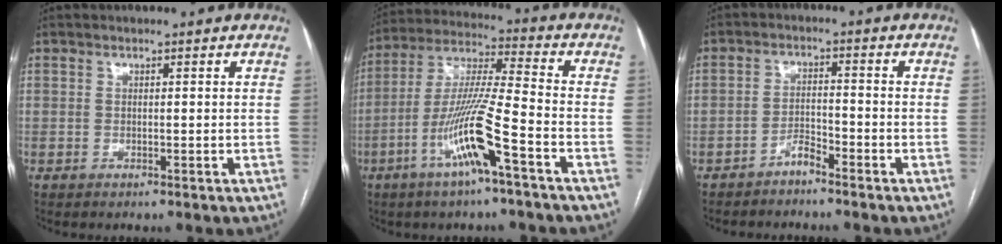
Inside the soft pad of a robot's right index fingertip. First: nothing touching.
{"total": 13.2, "force": [-5.8, 0.0, 11.9], "torque": [-0.242, -0.002, -0.112]}
{"total": 2.7, "force": [-2.4, 0.6, 1.1], "torque": [-0.015, 0.001, -0.044]}